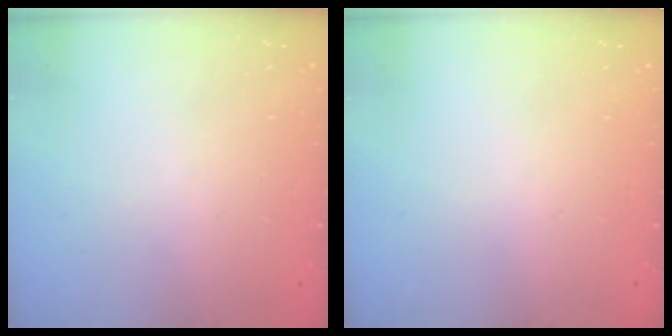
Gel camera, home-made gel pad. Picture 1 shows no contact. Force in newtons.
{"total": 0.0}